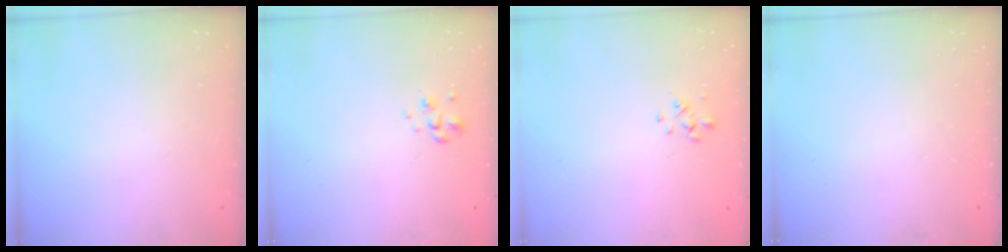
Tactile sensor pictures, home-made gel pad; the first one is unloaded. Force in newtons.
{"total": 1.8, "press": 1.7, "slide": 0.5}
{"total": 0.9, "press": 0.7, "slide": 0.5}
{"total": 0.0}